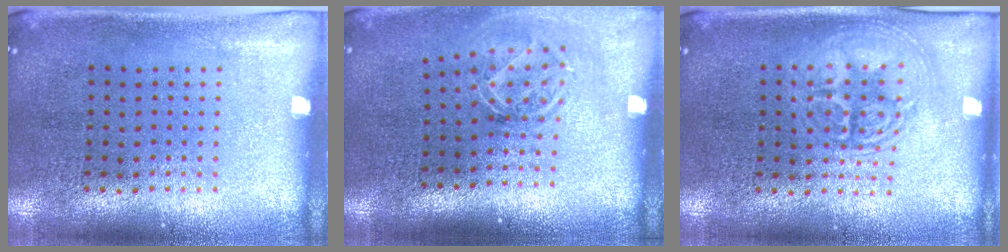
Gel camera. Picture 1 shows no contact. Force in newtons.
{"total": 1.8, "press": 1.3, "slide": 1.2}
{"total": 2.9, "press": 2.8, "slide": 0.4}